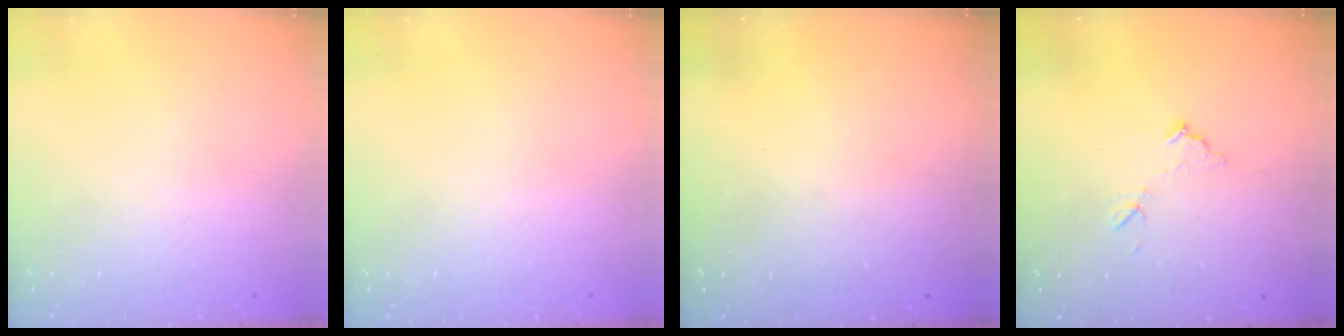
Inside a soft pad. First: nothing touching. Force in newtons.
{"total": 0.0}
{"total": 3.4, "press": 3.4, "slide": 0.1}
{"total": 7.8, "press": 7.8, "slide": 0.4}